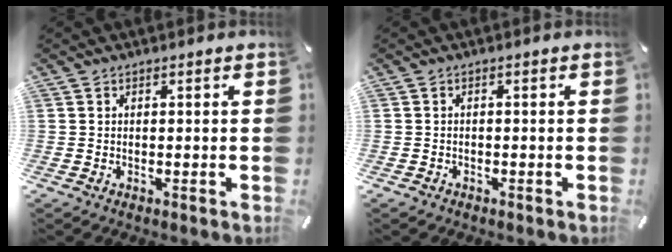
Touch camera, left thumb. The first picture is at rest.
{"total": 0.8, "force": [-0.6, 0.5, 0.1], "torque": [-0.003, 0.003, -0.015]}